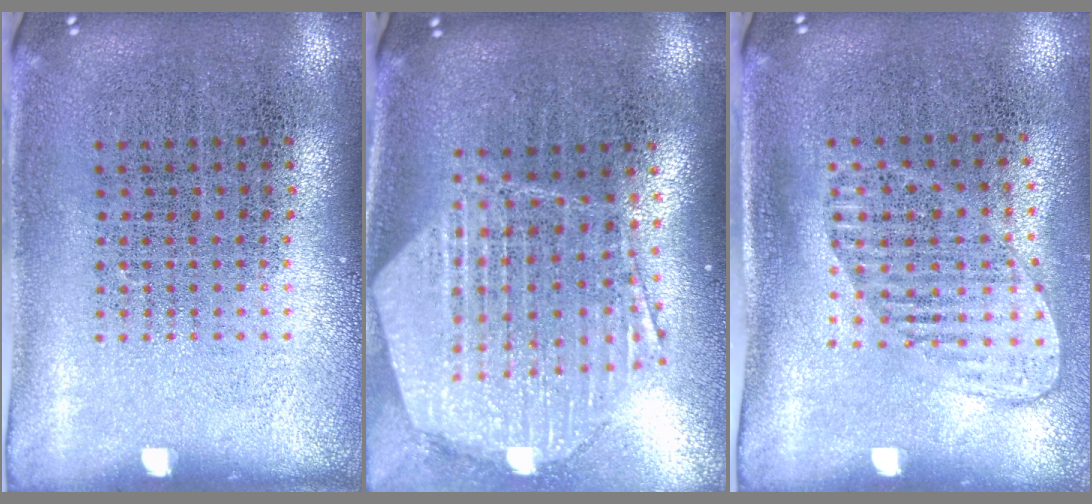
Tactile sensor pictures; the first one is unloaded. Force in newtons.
{"total": 2.2, "press": 1.9, "slide": 1.1}
{"total": 1.4, "press": 1.2, "slide": 0.8}